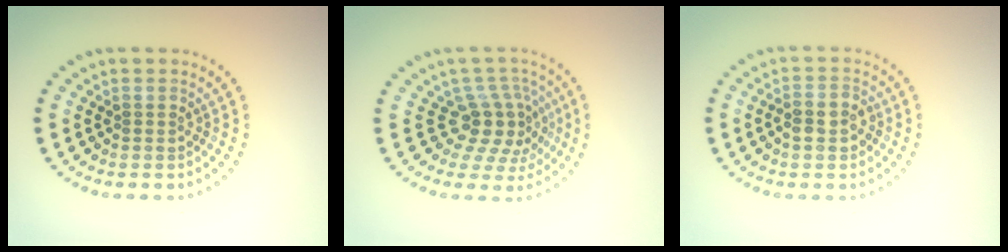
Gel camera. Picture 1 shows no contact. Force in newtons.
{"total": 4.0, "press": 2.9, "slide": 2.8}
{"total": 2.2, "press": 2.1, "slide": 0.7}